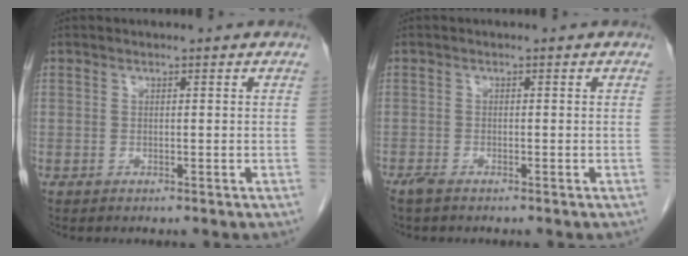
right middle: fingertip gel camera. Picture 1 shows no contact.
{"total": 1.6, "force": [-1.3, 0.4, 0.8], "torque": [-0.024, -0.005, -0.024]}